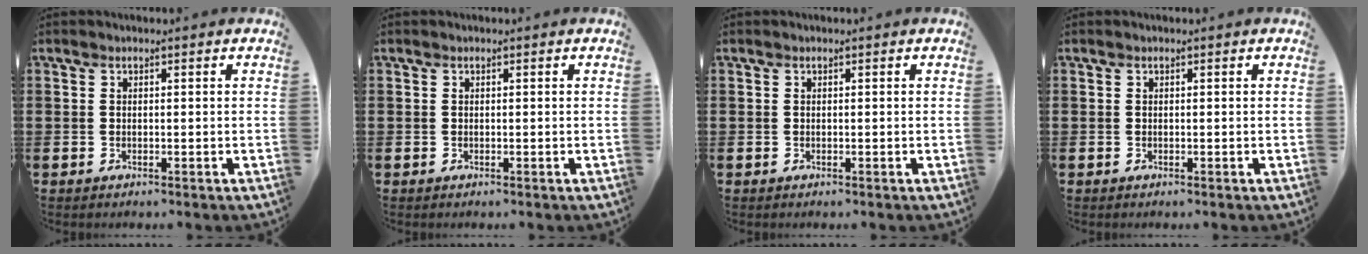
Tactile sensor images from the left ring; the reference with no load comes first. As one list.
[{"total": 0.0}, {"total": 0.0}, {"total": 0.0}]